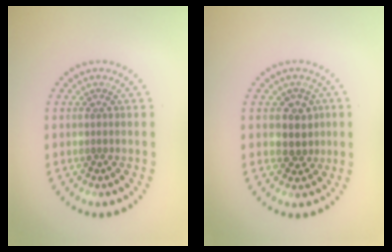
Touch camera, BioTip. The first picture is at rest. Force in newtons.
{"total": 2.5, "press": 2.3, "slide": 1.0}